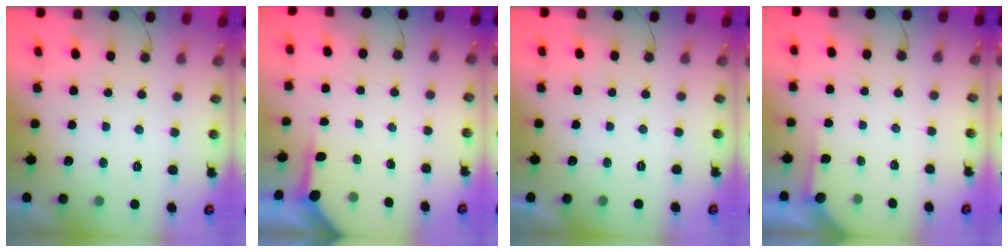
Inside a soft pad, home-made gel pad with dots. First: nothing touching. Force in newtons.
{"total": 3.9, "press": 3.9, "slide": 0.4}
{"total": 0.0}
{"total": 1.6, "press": 1.6, "slide": 0.2}